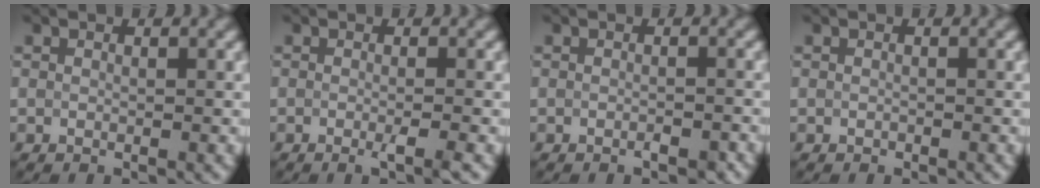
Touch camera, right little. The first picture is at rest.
{"total": 1.5, "force": [-1.1, 0.0, 1.0], "torque": [-0.013, -0.006, -0.020]}
{"total": 1.5, "force": [-1.5, 0.0, 0.2], "torque": [-0.007, -0.003, -0.023]}
{"total": 0.7, "force": [-0.7, 0.1, -0.2], "torque": [-0.002, 0.000, -0.008]}